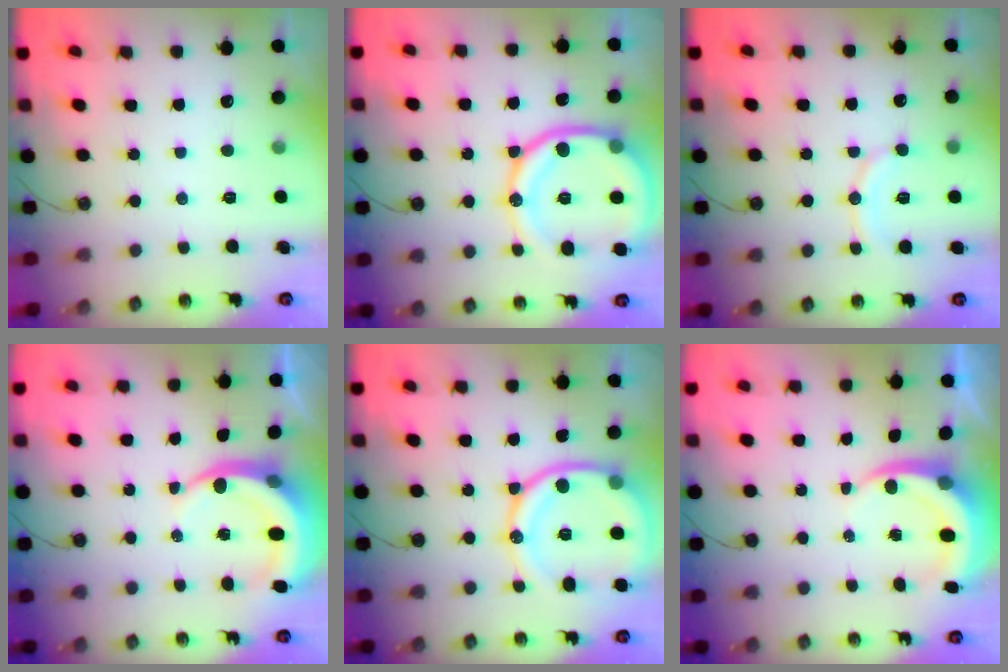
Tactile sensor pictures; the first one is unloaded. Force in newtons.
{"total": 20.6, "press": 20.4, "slide": 2.6}
{"total": 9.7, "press": 9.5, "slide": 1.8}
{"total": 8.0, "press": 7.9, "slide": 1.0}
{"total": 19.7, "press": 19.6, "slide": 2.3}
{"total": 6.5, "press": 6.4, "slide": 0.8}